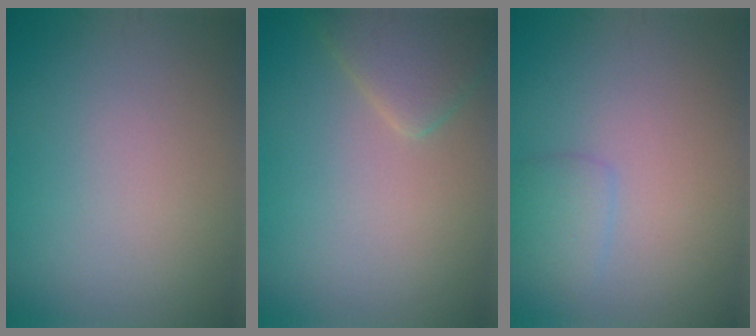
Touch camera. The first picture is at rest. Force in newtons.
{"total": 3.4, "press": 3.4, "slide": 0.4}
{"total": 1.6, "press": 1.6, "slide": 0.1}